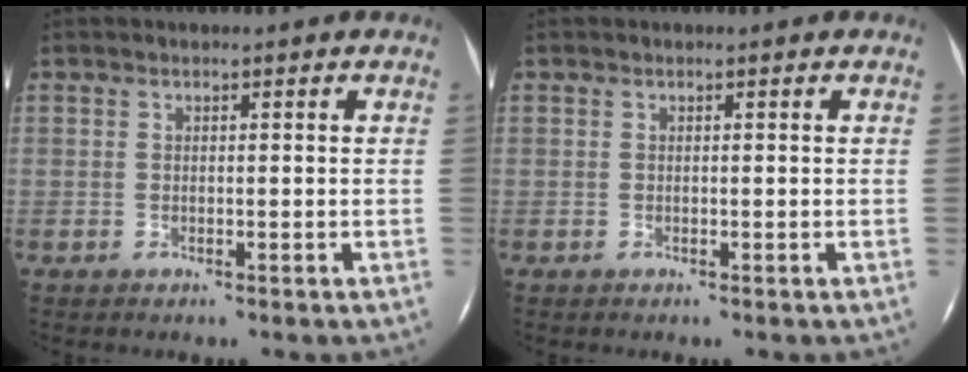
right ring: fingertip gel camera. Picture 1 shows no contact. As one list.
[{"total": 0.0}]